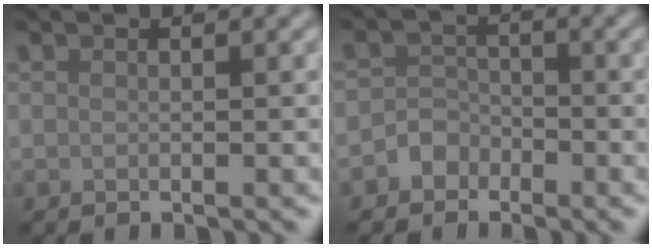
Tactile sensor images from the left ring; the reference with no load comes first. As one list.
[{"total": 1.8, "force": [-1.2, 1.4, 0.2], "torque": [0.008, 0.010, -0.026]}]